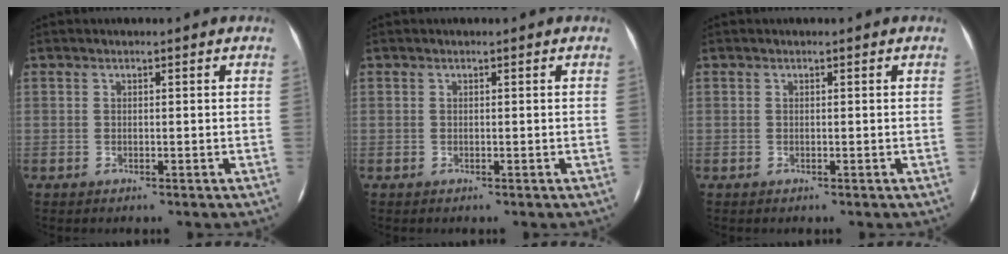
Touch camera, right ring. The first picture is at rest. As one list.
[{"total": 0.0}, {"total": 0.0}]